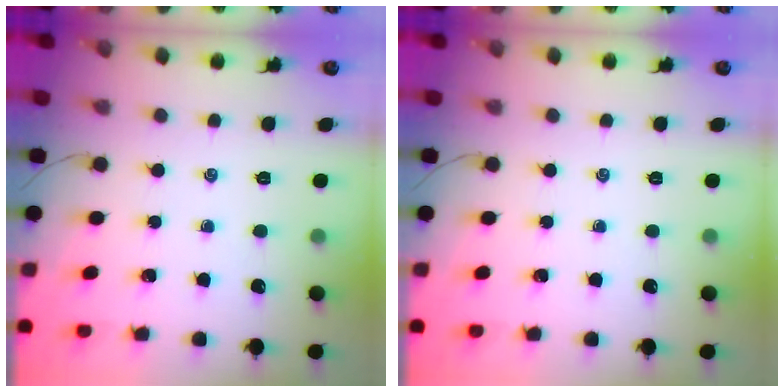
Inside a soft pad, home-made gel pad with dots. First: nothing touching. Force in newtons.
{"total": 0.0}